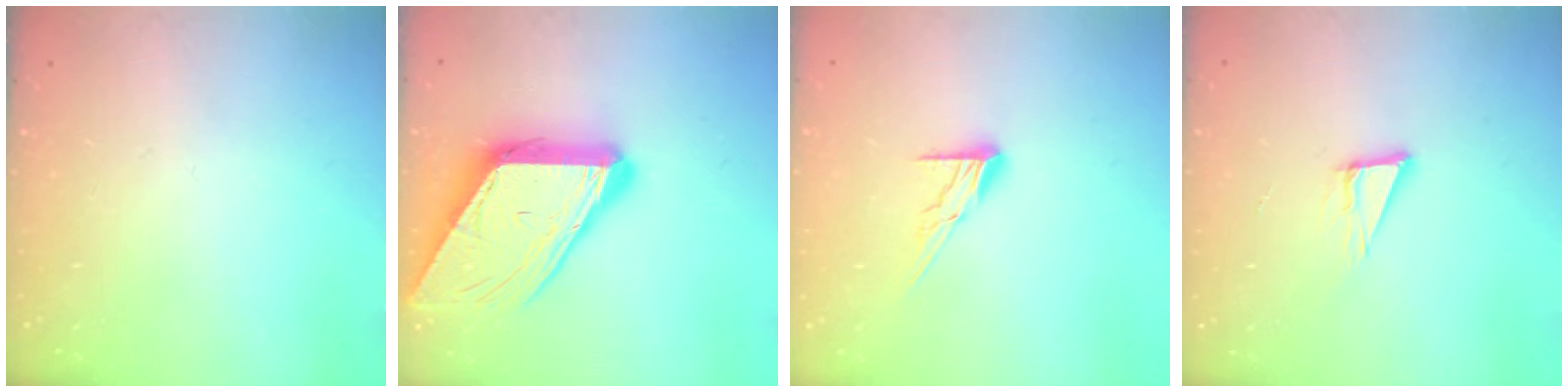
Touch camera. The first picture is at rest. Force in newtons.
{"total": 19.0, "press": 18.8, "slide": 2.2}
{"total": 7.3, "press": 7.3, "slide": 0.3}
{"total": 6.2, "press": 5.4, "slide": 3.1}